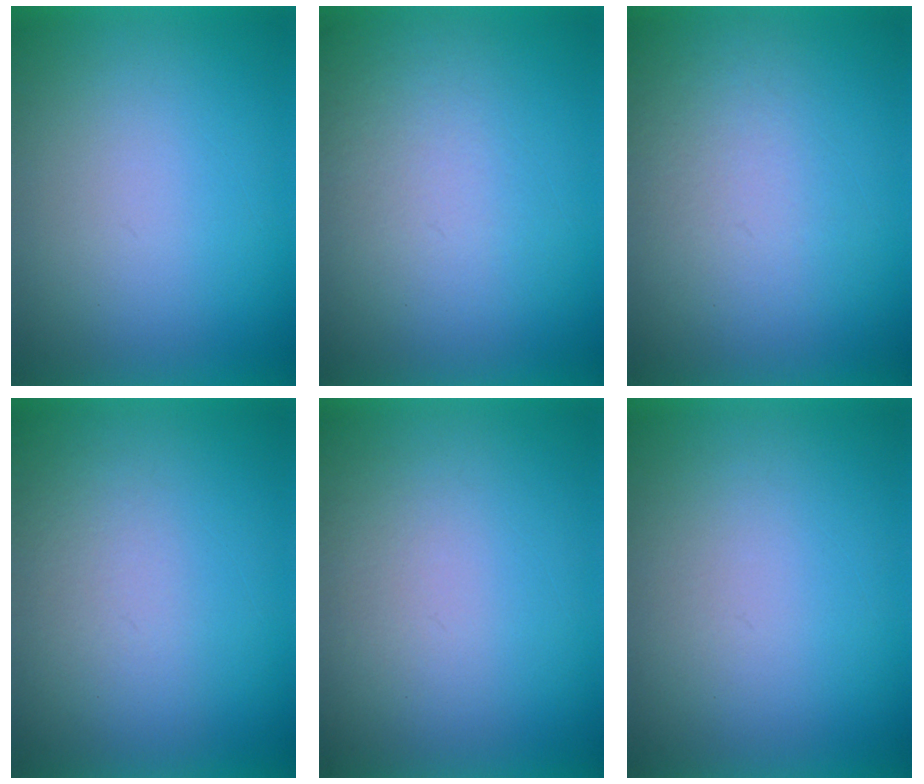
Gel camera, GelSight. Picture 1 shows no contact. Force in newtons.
{"total": 4.2}
{"total": 4.5}
{"total": 3.3}
{"total": 2.0}
{"total": 1.2}